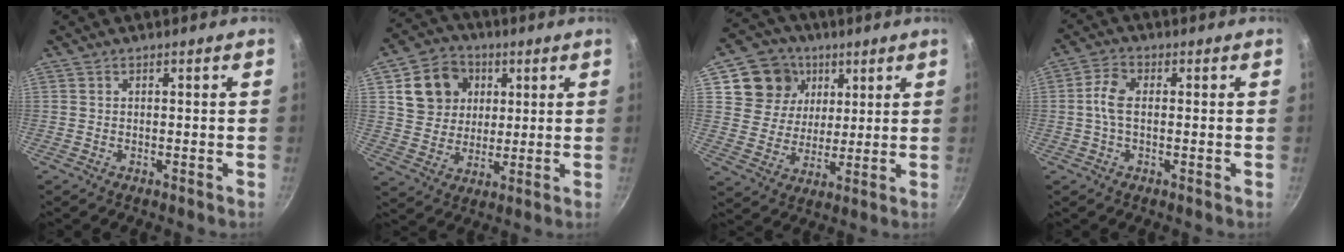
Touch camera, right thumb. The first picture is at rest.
{"total": 11.8, "force": [3.6, 10.1, 4.8], "torque": [-0.058, 0.004, 0.063]}
{"total": 12.2, "force": [5.3, 10.3, 3.8], "torque": [-0.036, -0.021, 0.089]}
{"total": 4.6, "force": [0.0, 2.3, 3.9], "torque": [-0.090, 0.013, -0.009]}